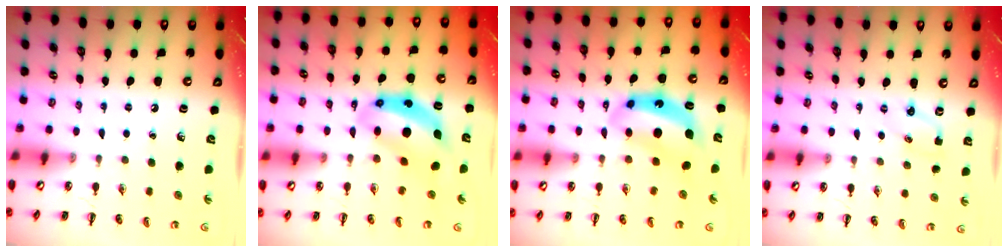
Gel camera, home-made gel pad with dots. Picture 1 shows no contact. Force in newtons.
{"total": 9.2, "press": 8.9, "slide": 2.3}
{"total": 8.8, "press": 8.5, "slide": 2.1}
{"total": 2.9, "press": 2.8, "slide": 0.7}